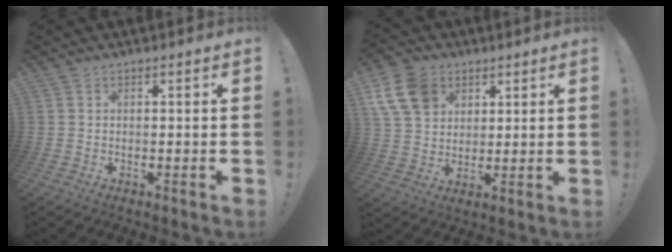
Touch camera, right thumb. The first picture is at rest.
{"total": 13.4, "force": [6.1, 10.0, 6.6], "torque": [-0.115, -0.021, 0.125]}